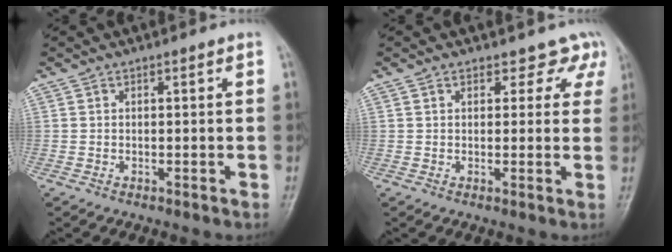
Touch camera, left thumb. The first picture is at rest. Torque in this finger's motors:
{"motor_torque": [-0.35, 0.22, -0.01, 0.23, -0.05]}